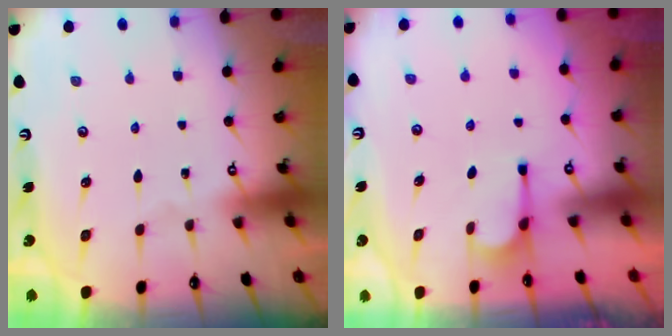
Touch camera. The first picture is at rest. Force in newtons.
{"total": 3.9, "press": 3.8, "slide": 0.8}